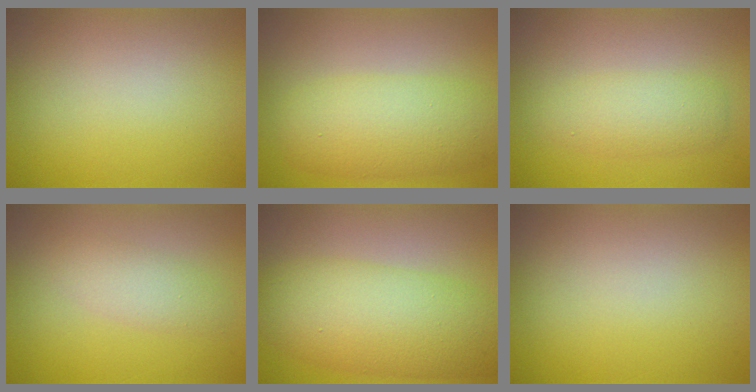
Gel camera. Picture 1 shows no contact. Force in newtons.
{"total": 5.9, "press": 5.9, "slide": 0.2}
{"total": 2.9, "press": 2.9, "slide": 0.1}
{"total": 2.3, "press": 2.3, "slide": 0.1}
{"total": 8.3, "press": 8.2, "slide": 0.3}
{"total": 0.0}